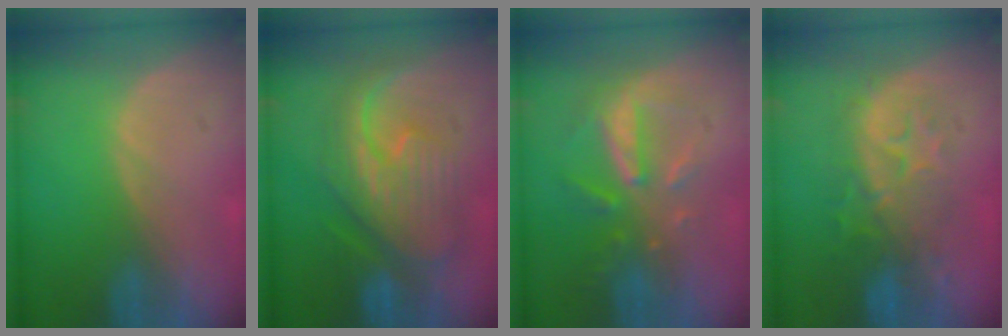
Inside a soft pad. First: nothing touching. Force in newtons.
{"total": 10.7, "press": 10.7, "slide": 0.9}
{"total": 8.1, "press": 7.3, "slide": 3.4}
{"total": 8.9, "press": 8.5, "slide": 2.7}